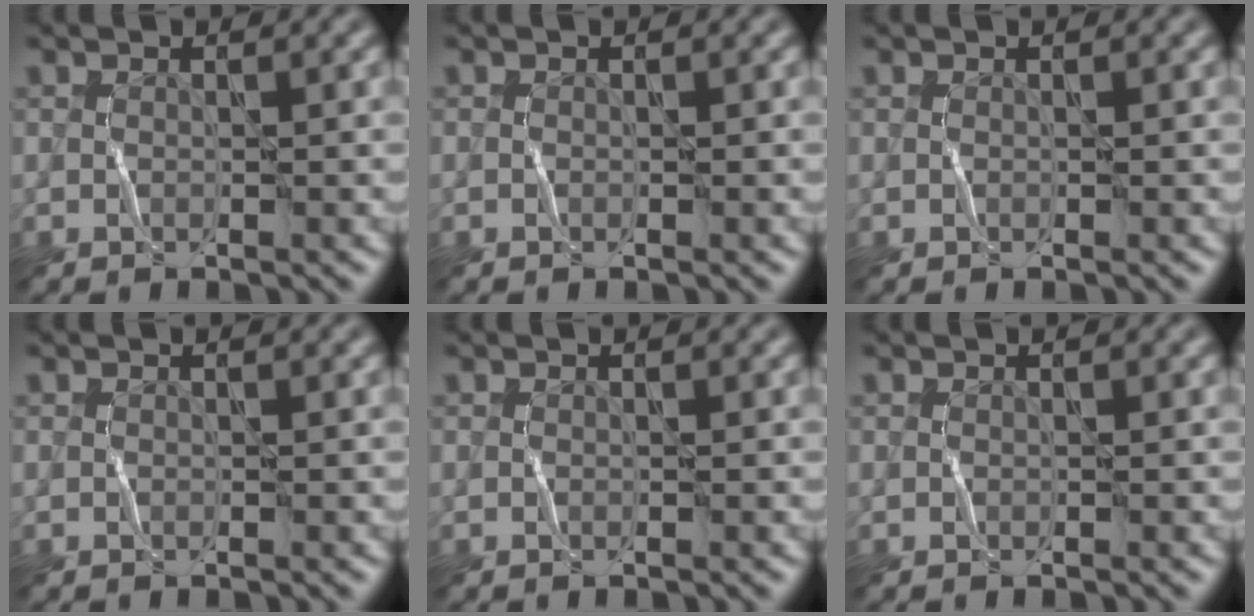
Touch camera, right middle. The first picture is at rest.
{"total": 0.0}
{"total": 0.0}
{"total": 0.0}
{"total": 0.0}
{"total": 0.0}